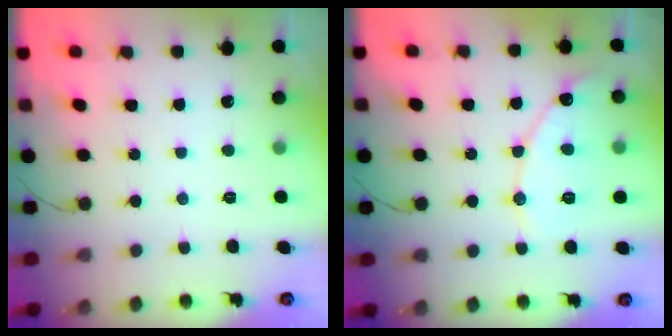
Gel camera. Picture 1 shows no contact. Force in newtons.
{"total": 9.7, "press": 9.6, "slide": 0.9}